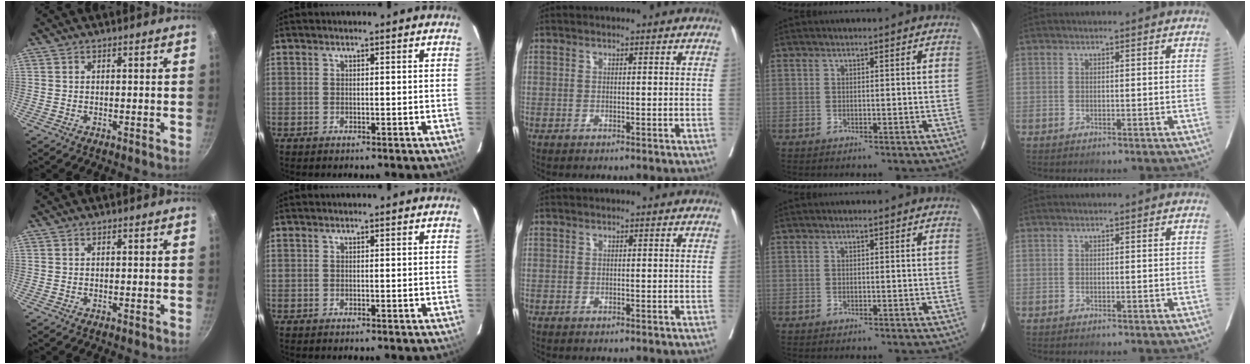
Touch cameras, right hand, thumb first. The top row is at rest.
{}